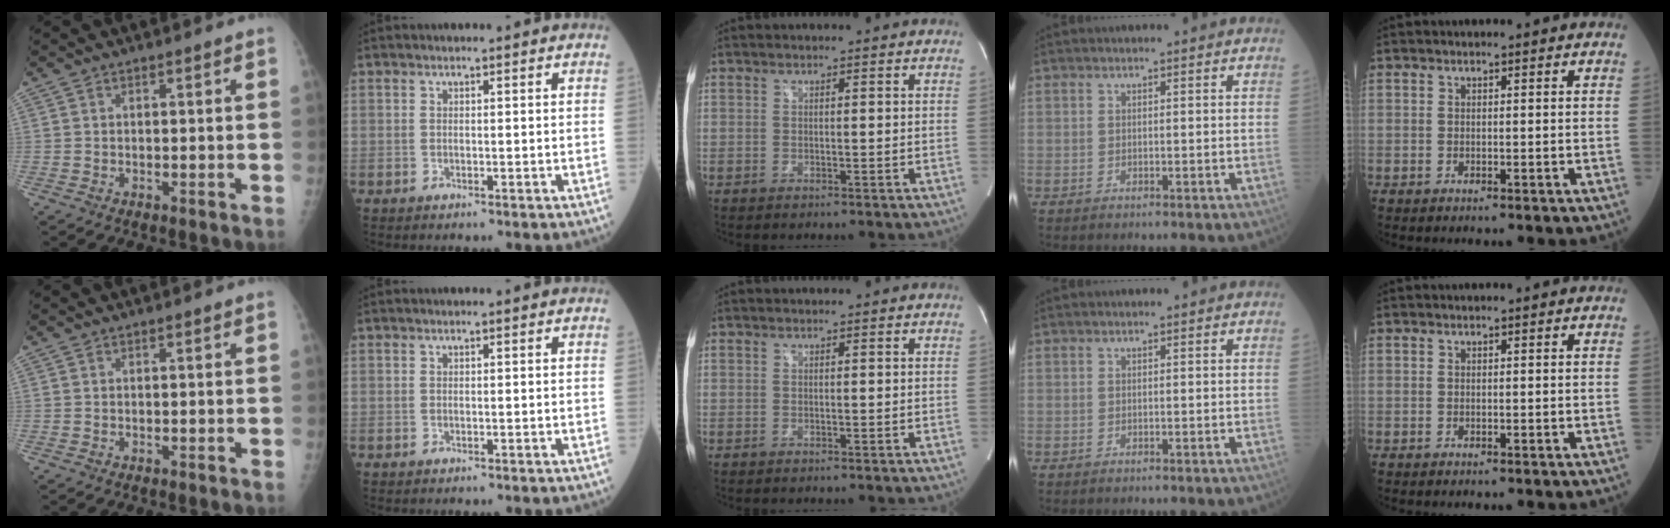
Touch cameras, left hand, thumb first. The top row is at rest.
{}